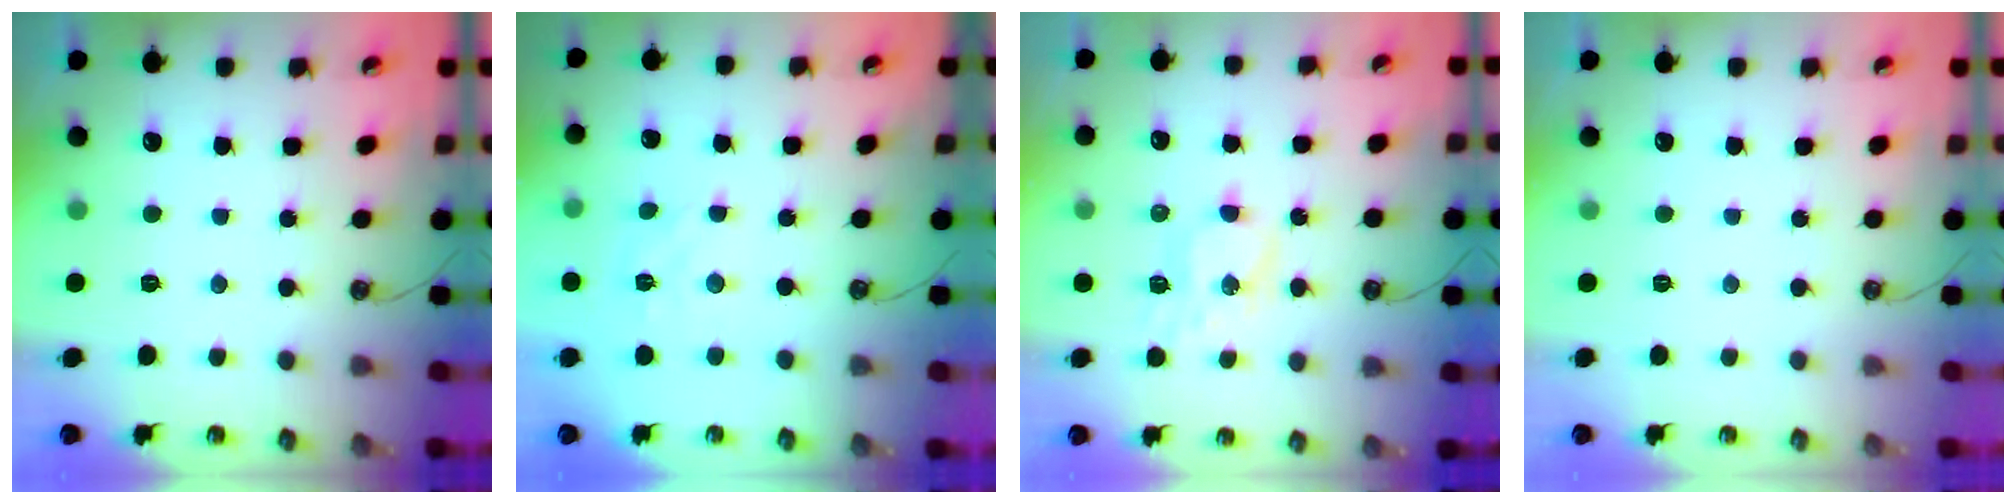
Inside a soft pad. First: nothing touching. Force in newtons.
{"total": 3.1, "press": 3.0, "slide": 0.7}
{"total": 6.5, "press": 6.4, "slide": 0.5}
{"total": 0.0}